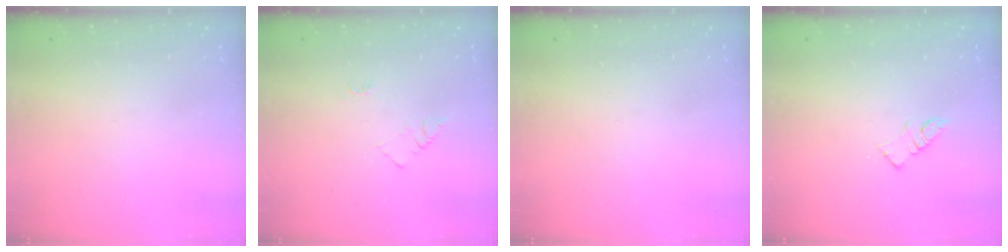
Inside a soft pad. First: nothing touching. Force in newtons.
{"total": 4.4, "press": 4.4, "slide": 0.5}
{"total": 0.0}
{"total": 5.8, "press": 5.8, "slide": 0.4}